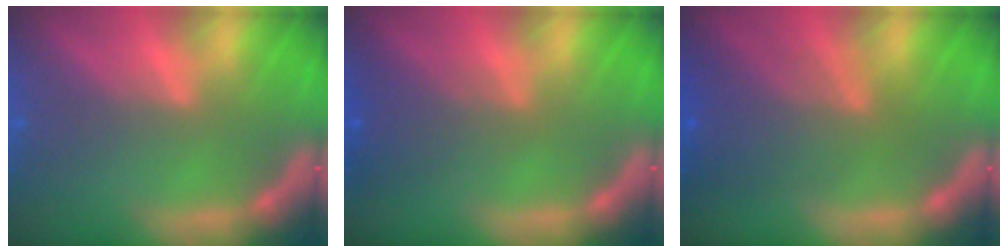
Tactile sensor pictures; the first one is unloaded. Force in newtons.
{"total": 2.9}
{"total": 6.0}